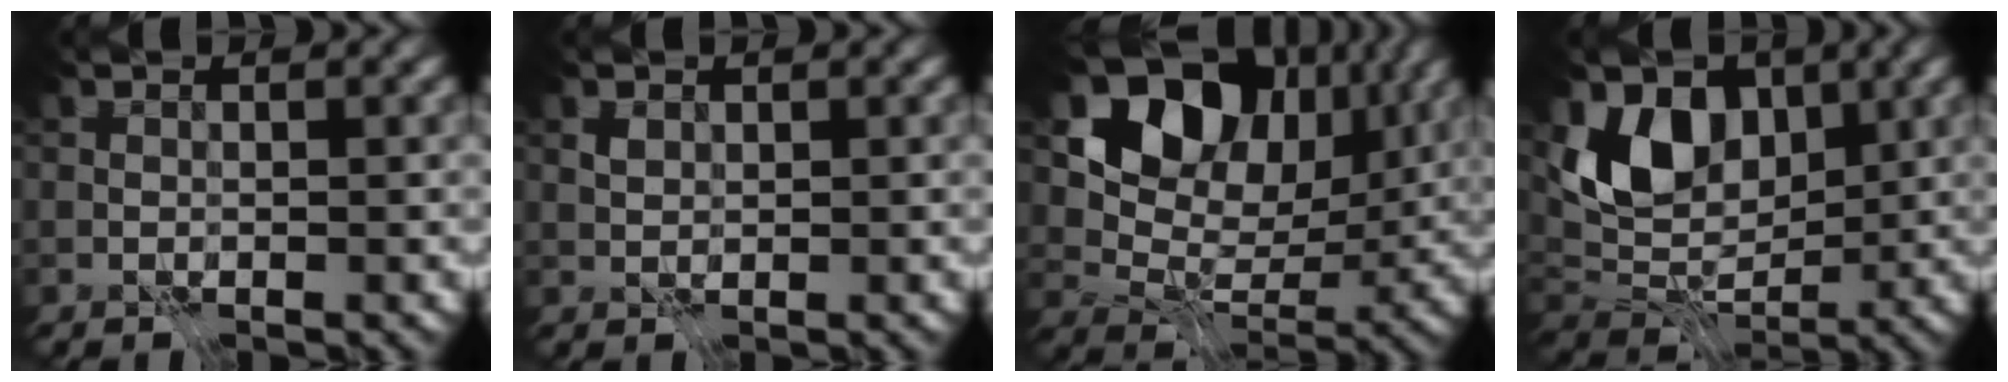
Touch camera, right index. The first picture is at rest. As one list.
[{"total": 0.7, "force": [0.2, 0.5, 0.4], "torque": [-0.006, -0.001, 0.004]}, {"total": 12.0, "force": [5.3, 8.2, 6.9], "torque": [-0.103, 0.013, 0.087]}, {"total": 6.5, "force": [2.0, 4.4, 4.4], "torque": [-0.073, -0.014, 0.024]}]